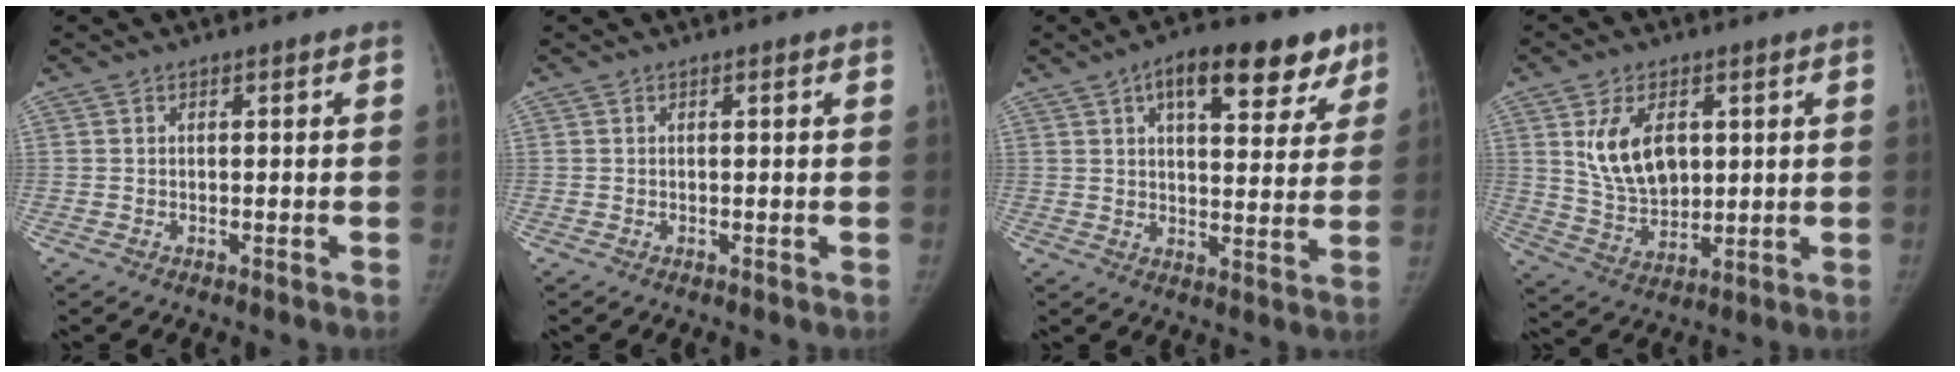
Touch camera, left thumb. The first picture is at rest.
{"total": 0.6, "force": [0.3, -0.1, 0.5], "torque": [-0.009, 0.003, 0.004]}
{"total": 16.0, "force": [8.9, 7.4, 11.0], "torque": [-0.105, -0.014, 0.123]}
{"total": 11.3, "force": [3.2, 7.1, 8.1], "torque": [-0.122, -0.019, 0.072]}